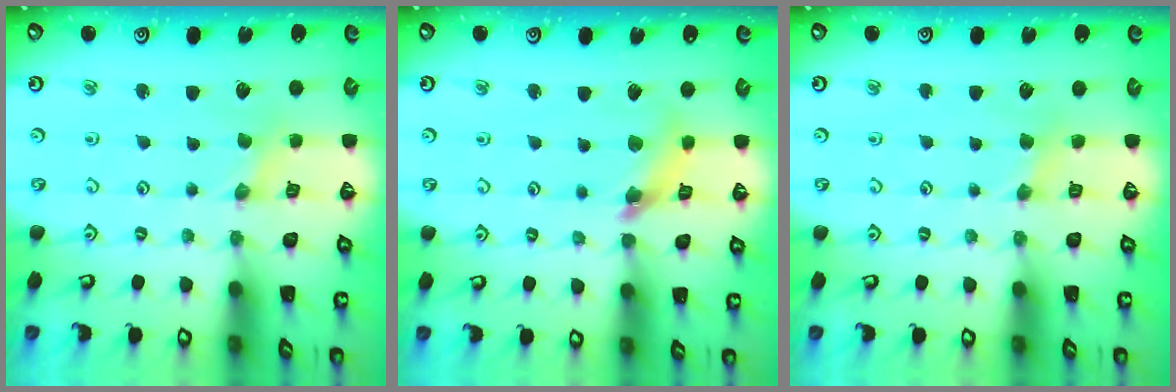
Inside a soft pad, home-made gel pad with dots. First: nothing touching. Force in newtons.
{"total": 8.4, "press": 8.4, "slide": 0.8}
{"total": 1.9, "press": 1.9, "slide": 0.4}